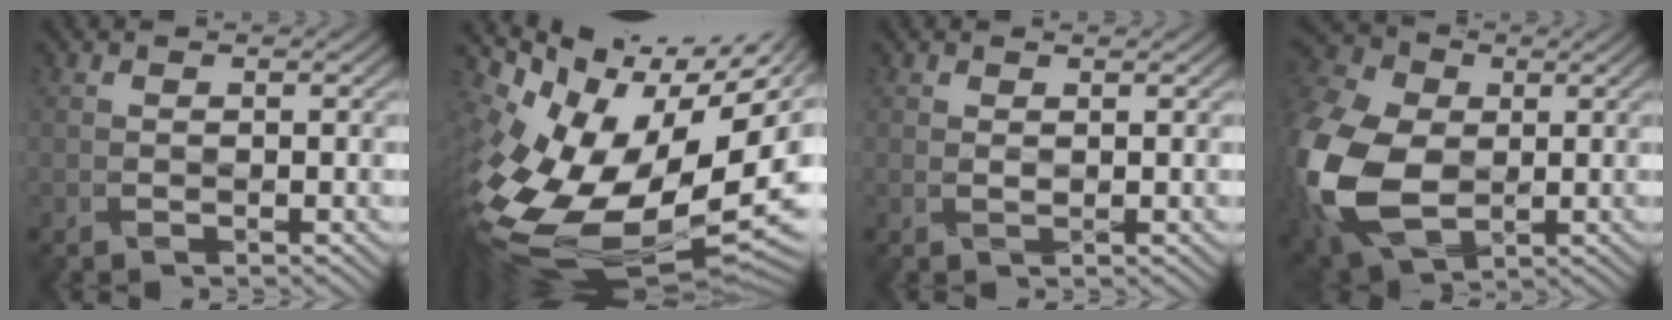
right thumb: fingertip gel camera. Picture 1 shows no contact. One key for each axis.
{"total": 20.3, "fx": -3.9, "fy": 13.0, "fz": 15.0, "tx": -0.265, "ty": -0.043, "tz": -0.025}
{"total": 0.6, "fx": 0.6, "fy": 0.0, "fz": 0.1, "tx": -0.006, "ty": -0.002, "tz": 0.009}
{"total": 16.3, "fx": -1.3, "fy": 11.9, "fz": 11.0, "tx": -0.326, "ty": -0.027, "tz": -0.020}